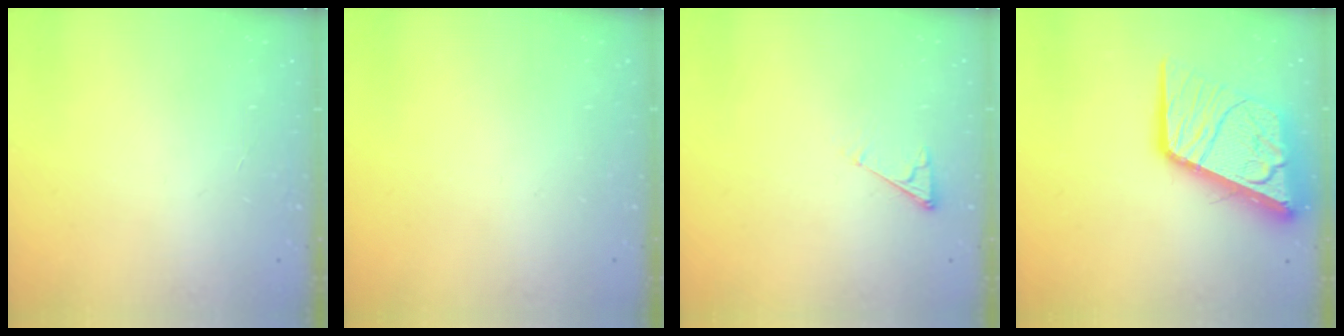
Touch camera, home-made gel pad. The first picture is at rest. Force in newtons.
{"total": 0.0}
{"total": 3.0, "press": 3.0, "slide": 0.4}
{"total": 21.5, "press": 21.4, "slide": 2.5}